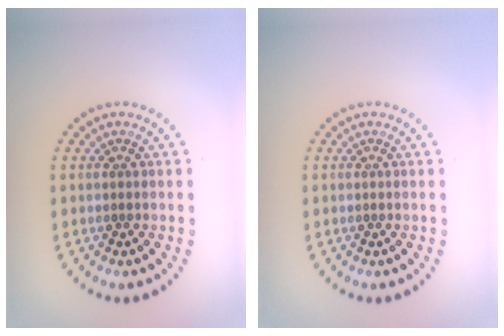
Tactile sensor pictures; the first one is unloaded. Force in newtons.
{"total": 0.0}